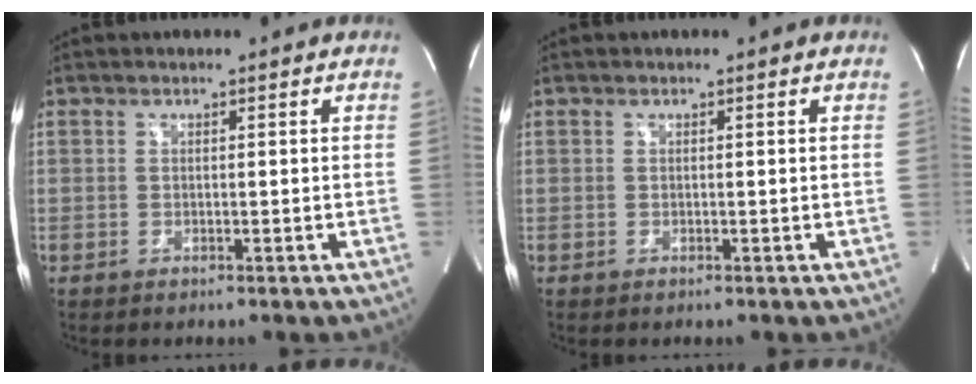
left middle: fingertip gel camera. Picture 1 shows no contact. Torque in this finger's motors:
{"motor_torque": [0.00, 0.00, -0.01, 0.00]}